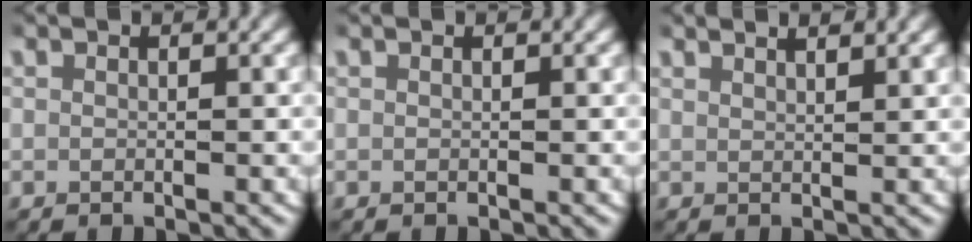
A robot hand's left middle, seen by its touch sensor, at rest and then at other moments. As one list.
[{"total": 0.0}, {"total": 2.5, "force": [2.3, 0.2, 0.9], "torque": [-0.012, 0.002, 0.038]}]